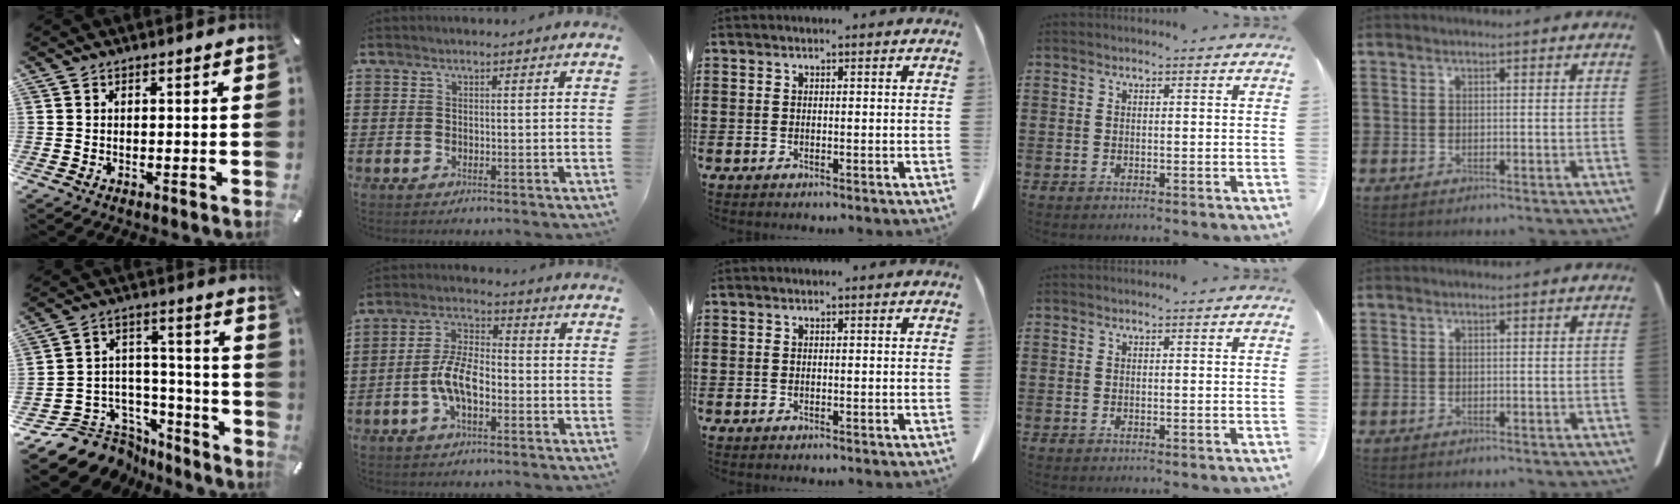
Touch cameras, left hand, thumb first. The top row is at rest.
{"thumb": {"total": 13.3, "force": [-7.5, 10.3, 3.8], "torque": [-0.058, 0.031, -0.112]}, "index": {"total": 7.3, "force": [-2.3, 3.3, 6.1], "torque": [-0.138, 0.004, -0.050]}}